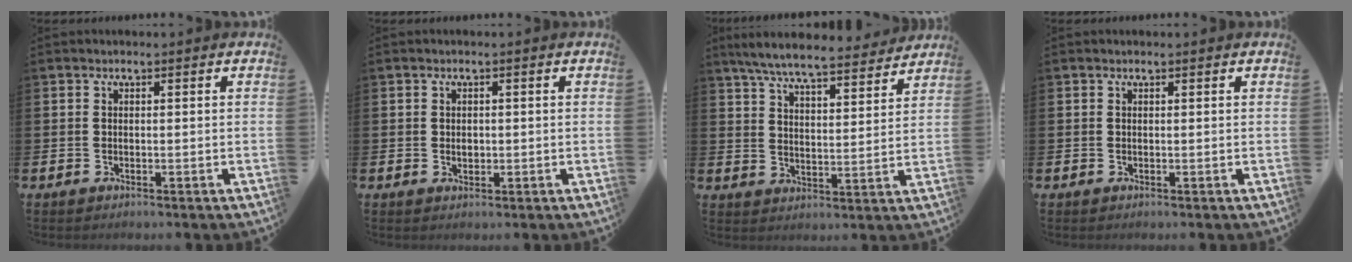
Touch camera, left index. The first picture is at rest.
{"total": 1.0, "force": [0.1, 0.8, 0.7], "torque": [-0.006, 0.003, -0.002]}
{"total": 7.4, "force": [6.9, 0.8, 2.5], "torque": [-0.069, -0.043, 0.119]}
{"total": 0.0}